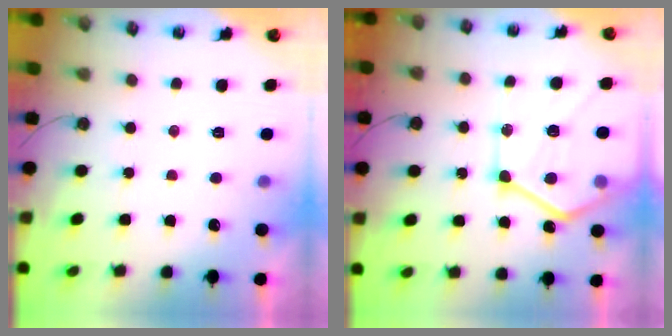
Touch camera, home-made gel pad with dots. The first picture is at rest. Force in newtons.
{"total": 21.8, "press": 21.7, "slide": 2.3}